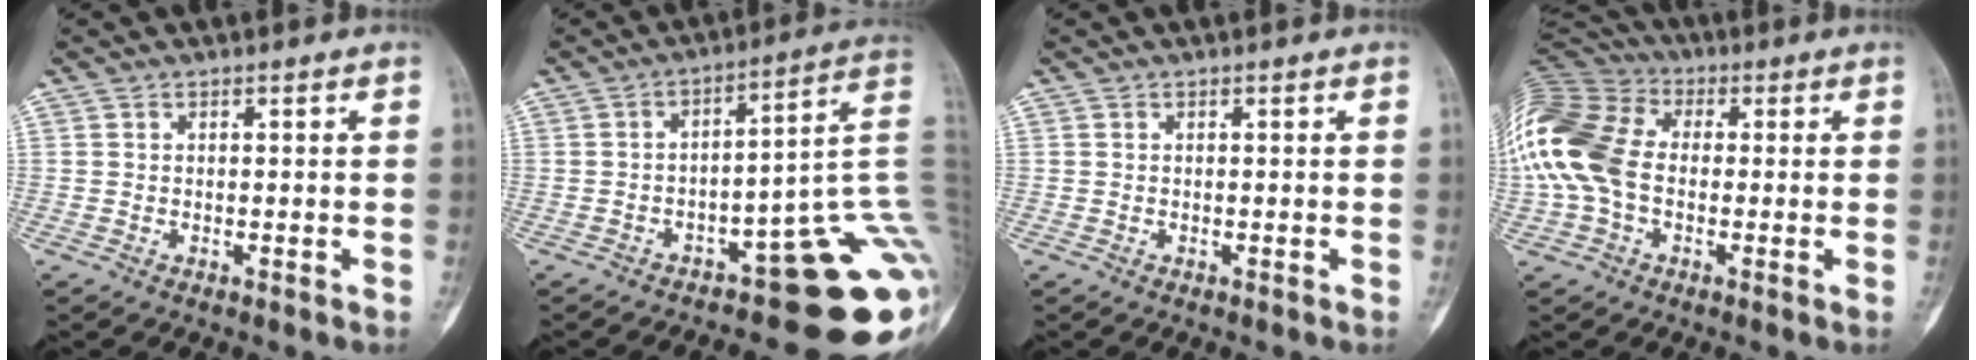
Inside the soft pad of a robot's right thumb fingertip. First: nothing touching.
{"total": 19.0, "force": [-8.1, 6.1, 16.0], "torque": [-0.108, 0.090, -0.099]}
{"total": 0.0}
{"total": 17.2, "force": [-0.8, 12.2, 12.1], "torque": [-0.274, 0.028, -0.024]}